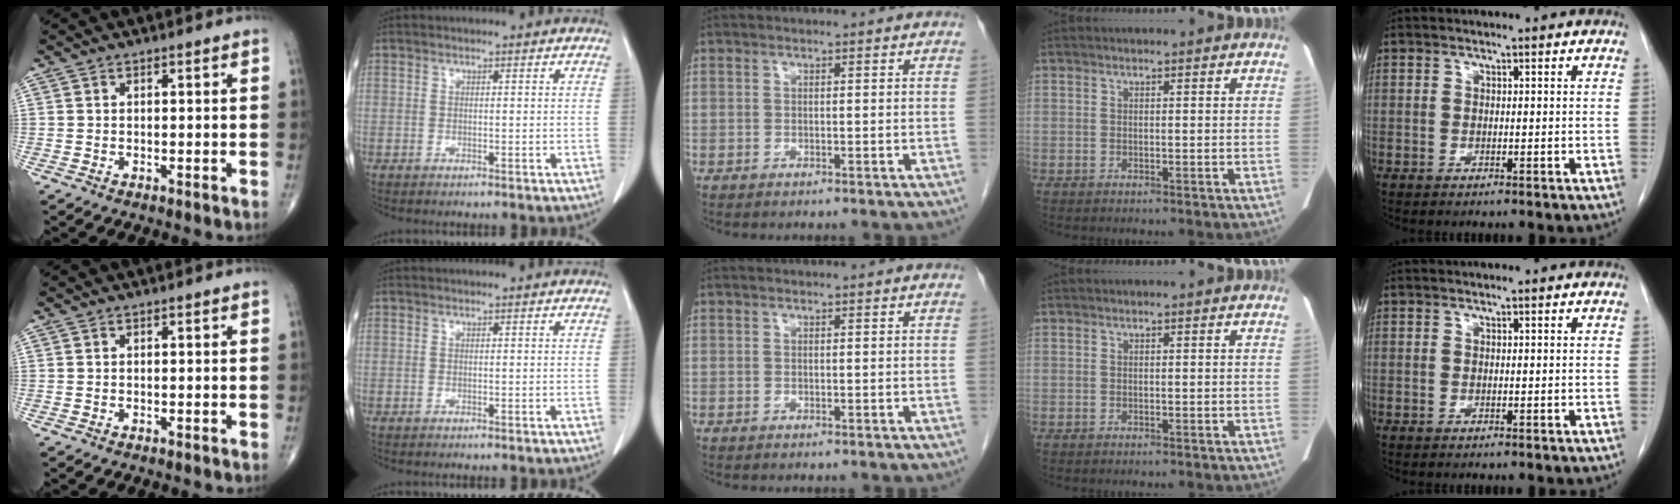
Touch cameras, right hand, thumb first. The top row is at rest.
{}